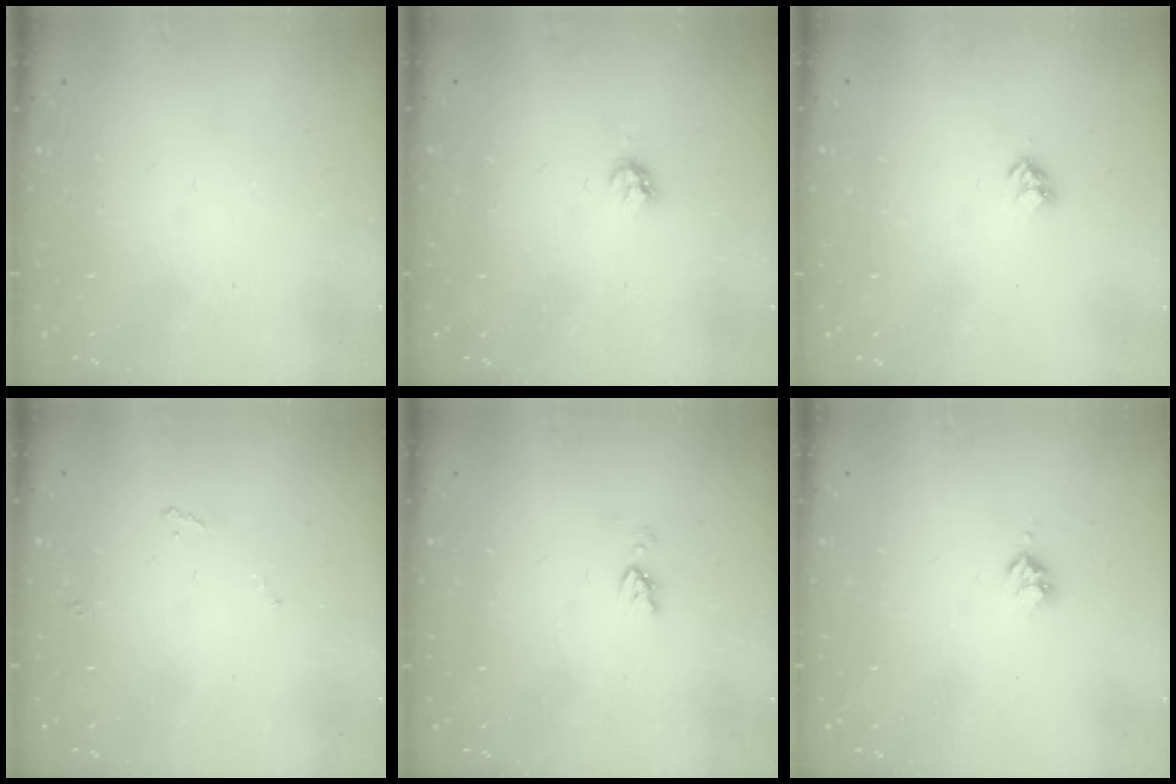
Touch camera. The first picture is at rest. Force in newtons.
{"total": 2.8, "press": 2.8, "slide": 0.2}
{"total": 2.8, "press": 2.8, "slide": 0.4}
{"total": 4.7, "press": 4.7, "slide": 0.6}
{"total": 4.0, "press": 4.0, "slide": 0.6}
{"total": 2.5, "press": 2.5, "slide": 0.3}